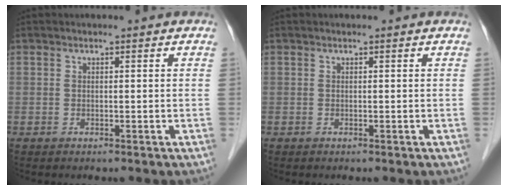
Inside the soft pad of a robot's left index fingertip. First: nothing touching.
{"total": 0.0}